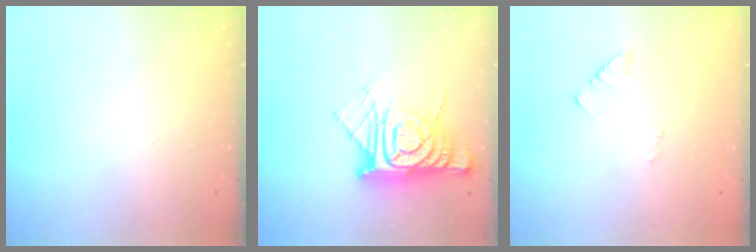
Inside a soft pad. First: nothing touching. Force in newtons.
{"total": 14.6, "press": 14.5, "slide": 1.4}
{"total": 3.7, "press": 3.7, "slide": 0.2}